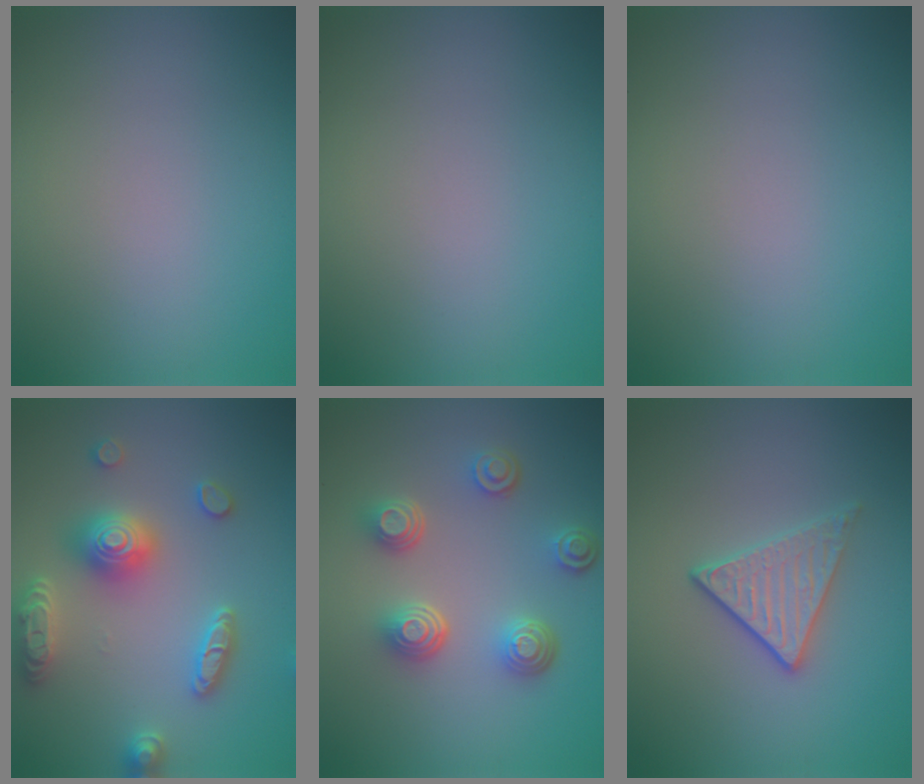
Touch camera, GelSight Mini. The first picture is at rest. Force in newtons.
{"total": 0.0}
{"total": 0.0}
{"total": 5.4, "press": 5.3, "slide": 0.9}
{"total": 4.5, "press": 3.5, "slide": 2.9}
{"total": 3.0, "press": 2.7, "slide": 1.2}